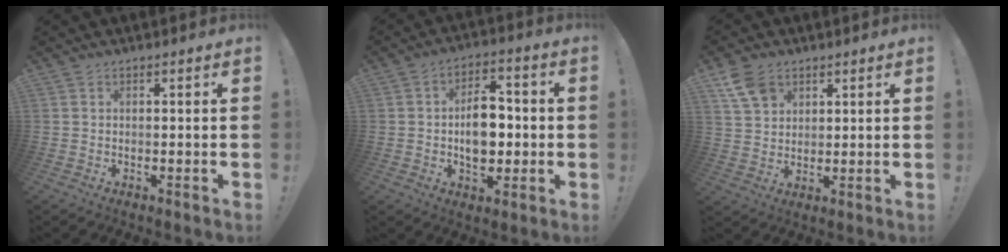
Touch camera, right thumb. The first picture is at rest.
{"total": 11.6, "force": [-0.8, 7.9, 8.5], "torque": [-0.132, 0.009, -0.015]}
{"total": 8.4, "force": [5.0, 5.7, 3.6], "torque": [-0.055, -0.020, 0.100]}